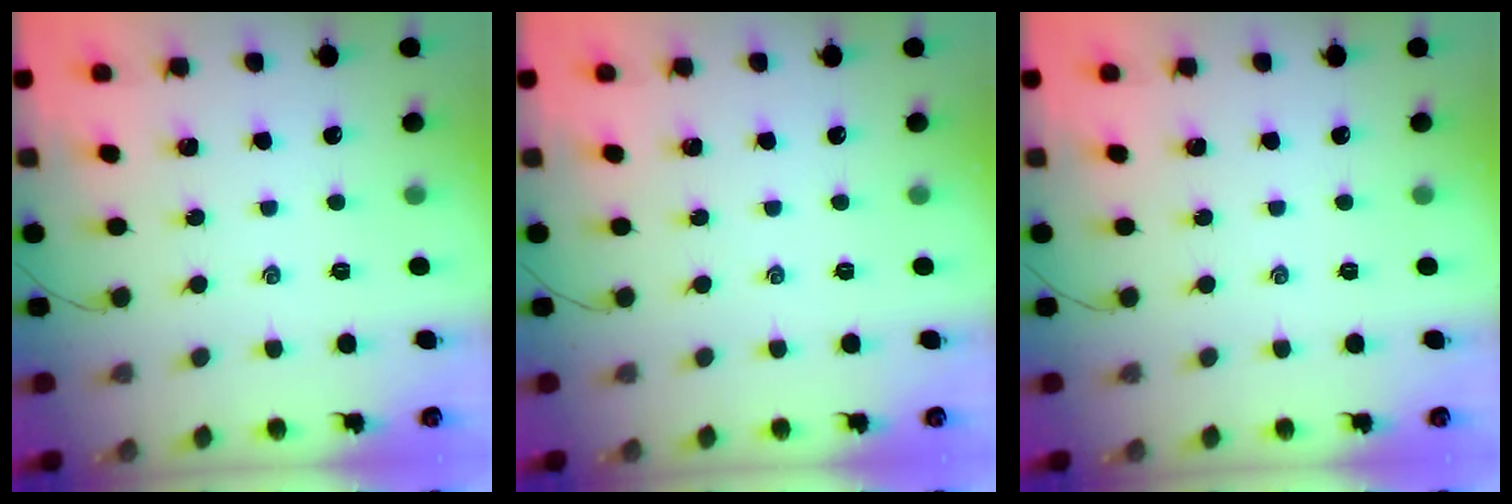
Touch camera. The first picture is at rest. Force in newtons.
{"total": 0.0}
{"total": 0.0}